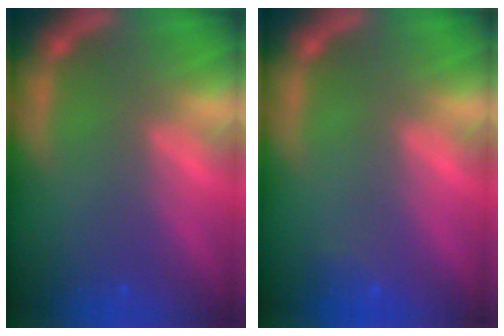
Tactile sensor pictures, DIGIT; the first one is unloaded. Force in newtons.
{"total": 1.4}